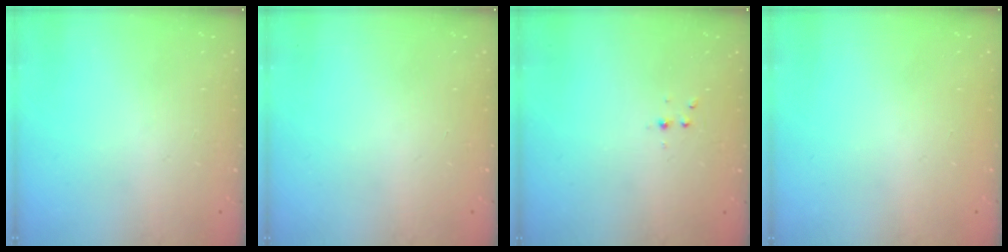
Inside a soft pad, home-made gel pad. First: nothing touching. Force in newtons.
{"total": 0.0}
{"total": 3.0, "press": 2.6, "slide": 1.5}
{"total": 0.0}